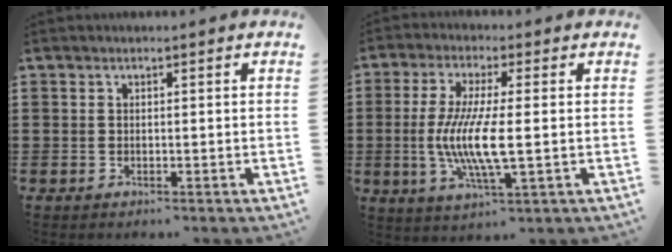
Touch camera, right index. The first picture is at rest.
{"total": 8.9, "force": [-0.9, 1.5, 8.7], "torque": [-0.187, -0.016, -0.025]}